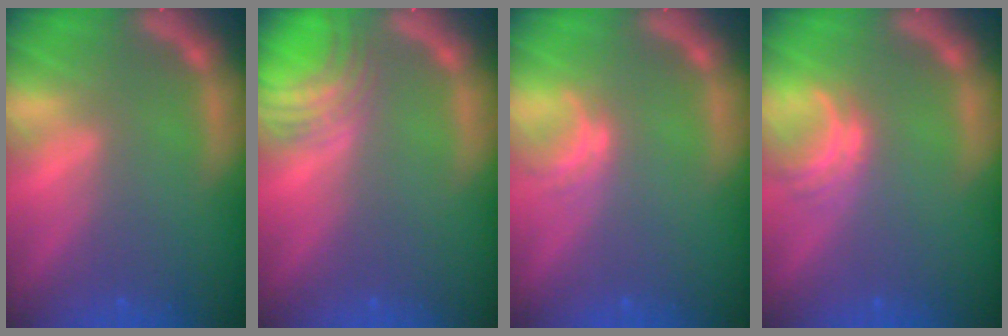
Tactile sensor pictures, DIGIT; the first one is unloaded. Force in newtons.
{"total": 4.5}
{"total": 1.5}
{"total": 2.5}